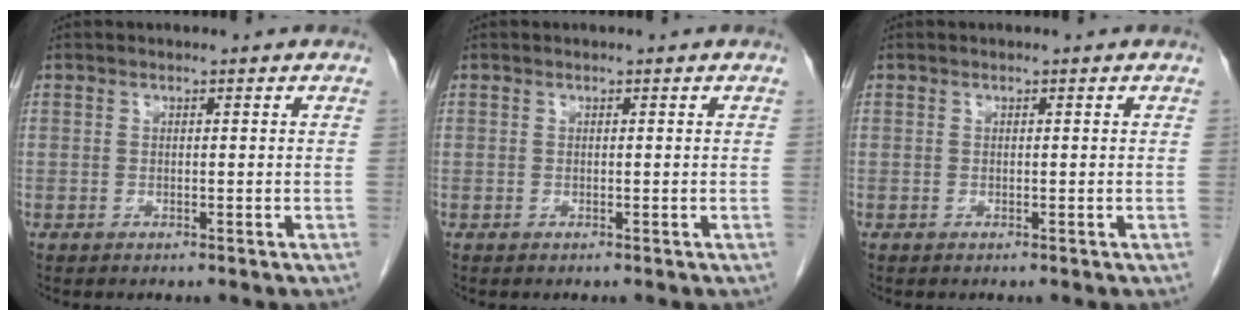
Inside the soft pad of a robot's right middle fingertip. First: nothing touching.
{"total": 0.0}
{"total": 0.0}